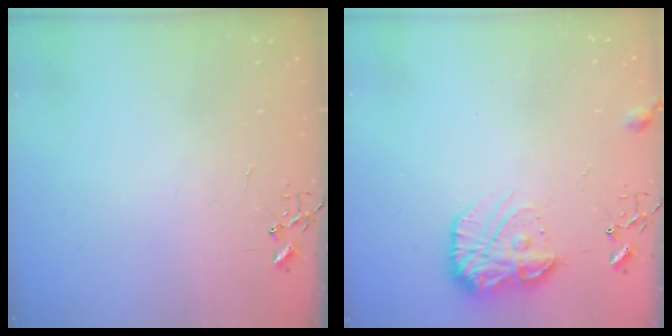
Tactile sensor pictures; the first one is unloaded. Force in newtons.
{"total": 14.1, "press": 14.1, "slide": 0.8}